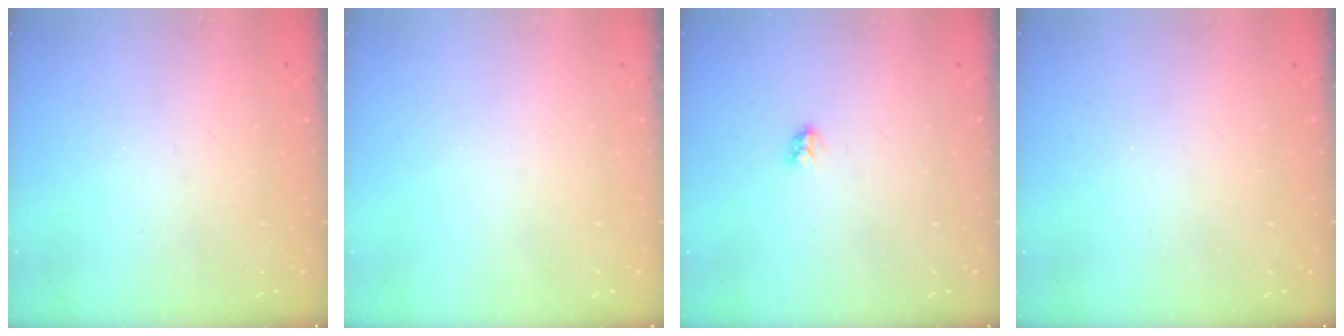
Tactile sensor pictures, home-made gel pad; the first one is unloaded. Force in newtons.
{"total": 0.0}
{"total": 2.9, "press": 2.9, "slide": 0.3}
{"total": 0.0}